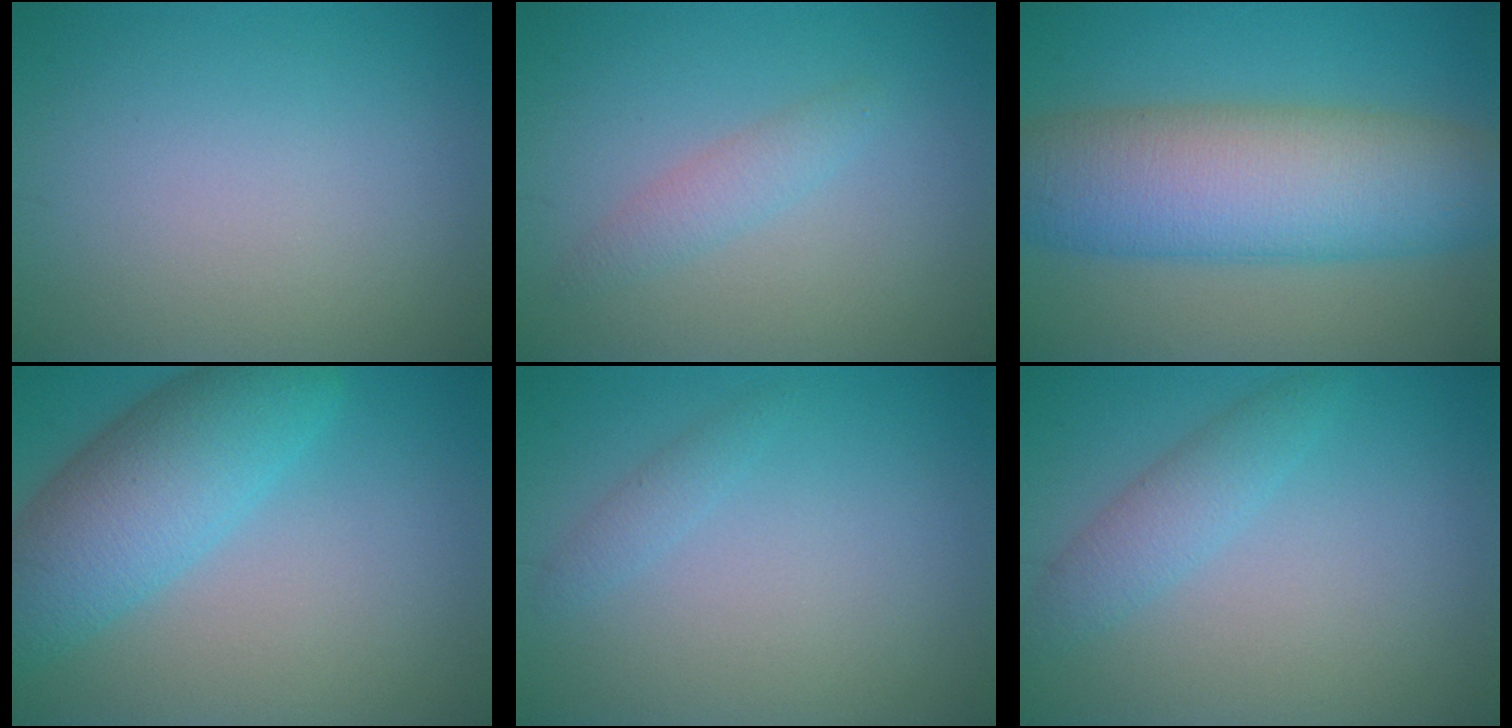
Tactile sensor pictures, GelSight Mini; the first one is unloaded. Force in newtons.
{"total": 1.7, "press": 1.7, "slide": 0.1}
{"total": 11.2, "press": 11.2, "slide": 0.4}
{"total": 7.8, "press": 7.8, "slide": 0.2}
{"total": 1.0, "press": 1.0, "slide": 0.1}
{"total": 2.5, "press": 2.5, "slide": 0.2}